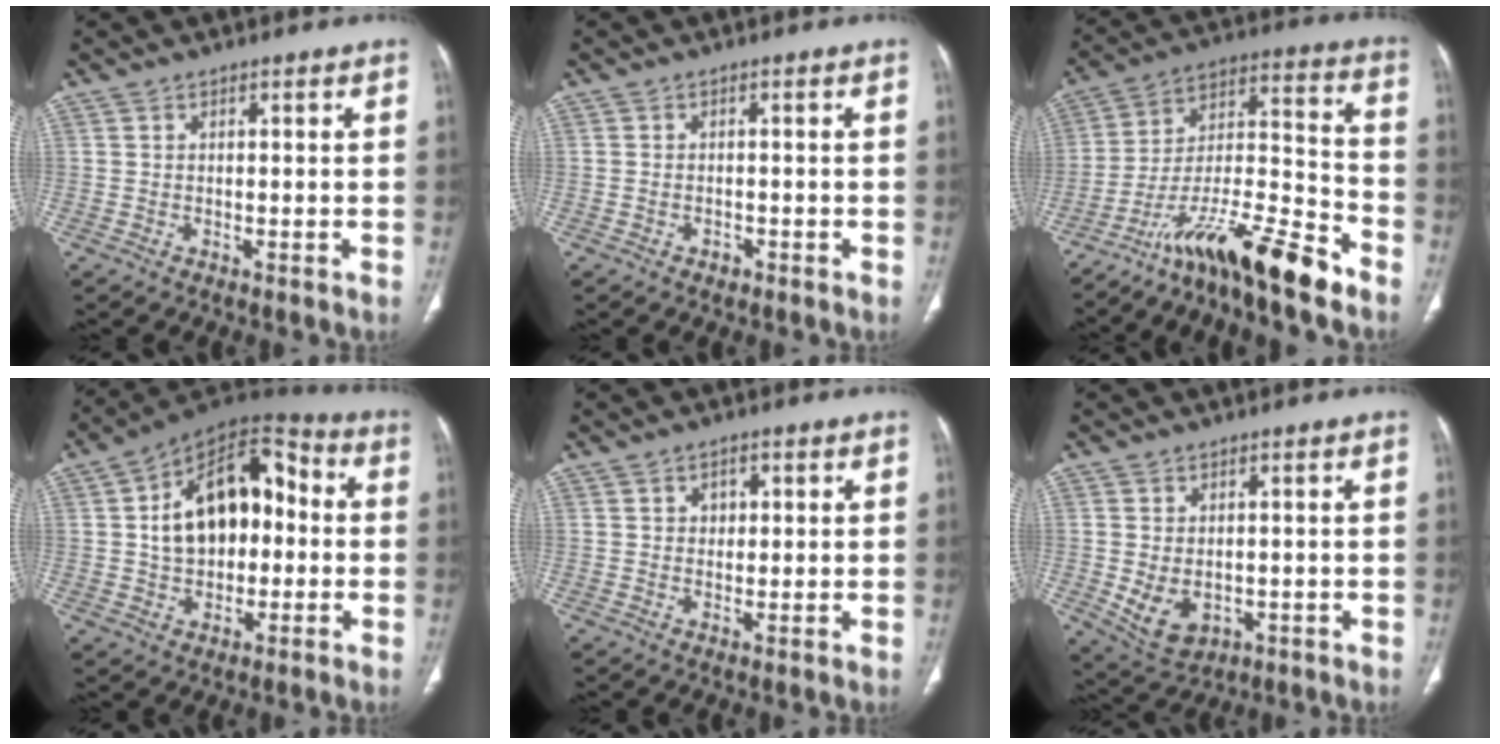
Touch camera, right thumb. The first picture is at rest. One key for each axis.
{"total": 1.3, "fx": -0.7, "fy": 1.0, "fz": 0.5, "tx": -0.011, "ty": 0.008, "tz": -0.007}
{"total": 19.6, "fx": -13.9, "fy": 3.8, "fz": 13.3, "tx": -0.226, "ty": 0.084, "tz": -0.241}
{"total": 18.3, "fx": 1.1, "fy": 11.7, "fz": 14.0, "tx": -0.185, "ty": 0.042, "tz": 0.012}
{"total": 2.7, "fx": 0.9, "fy": 2.1, "fz": 1.5, "tx": -0.008, "ty": -0.001, "tz": 0.012}
{"total": 7.0, "fx": -1.0, "fy": 5.0, "fz": 4.9, "tx": -0.079, "ty": -0.006, "tz": 0.004}